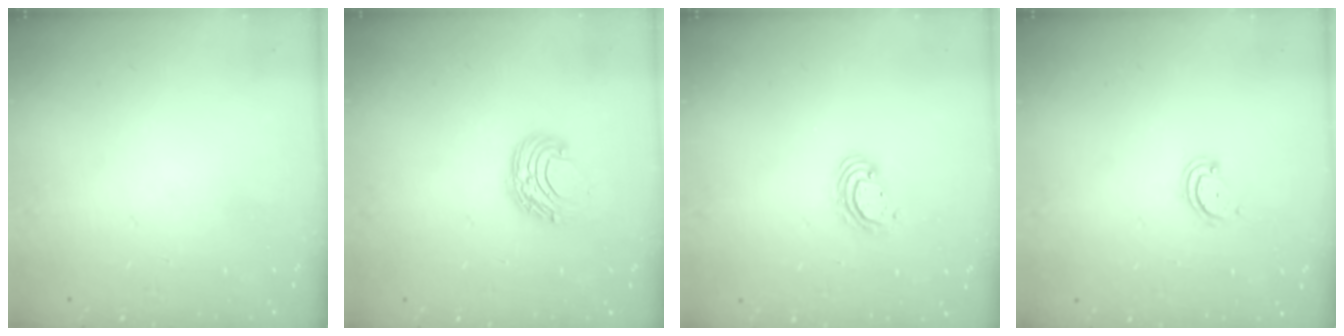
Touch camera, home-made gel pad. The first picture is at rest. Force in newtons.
{"total": 7.6, "press": 7.6, "slide": 0.6}
{"total": 4.3, "press": 4.3, "slide": 0.2}
{"total": 2.6, "press": 2.6, "slide": 0.3}